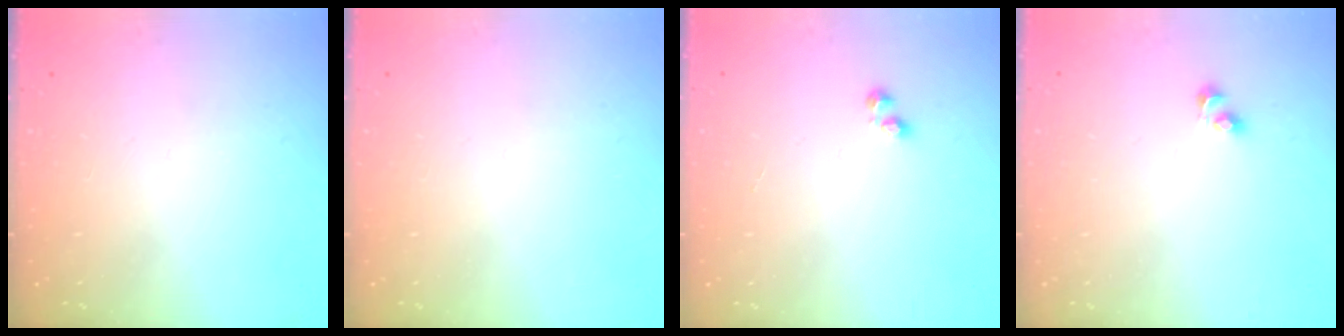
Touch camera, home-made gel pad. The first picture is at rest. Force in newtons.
{"total": 0.0}
{"total": 1.2, "press": 1.0, "slide": 0.6}
{"total": 2.7, "press": 2.4, "slide": 1.1}